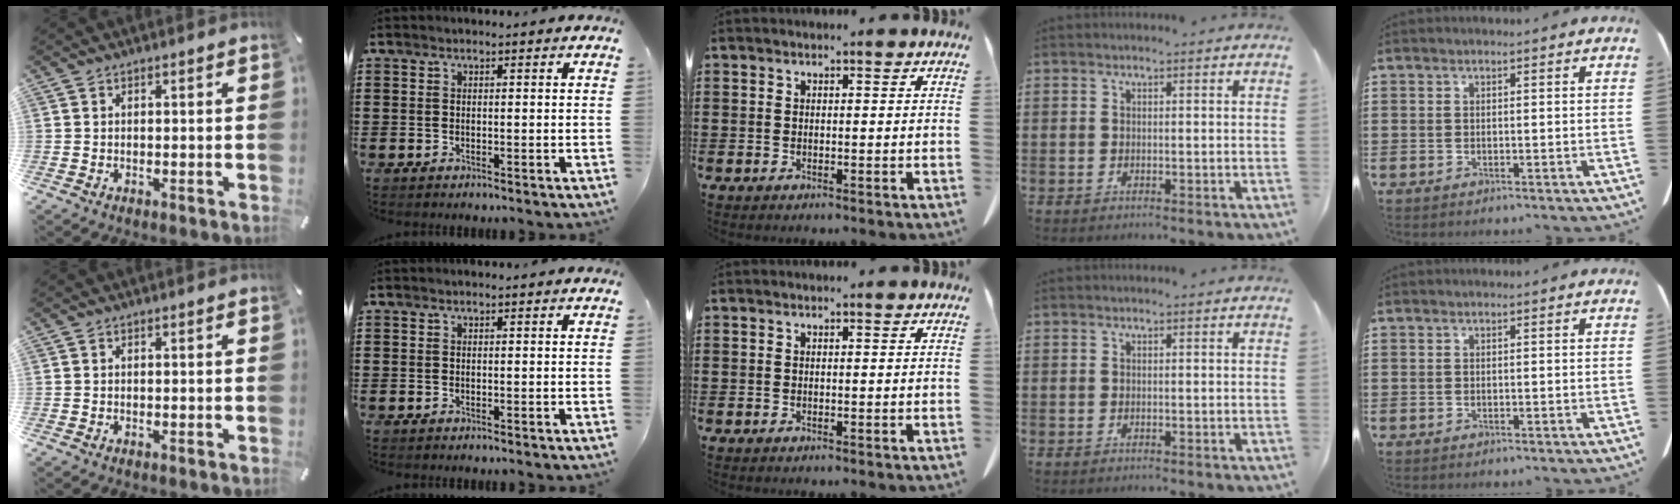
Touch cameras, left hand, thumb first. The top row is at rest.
{}